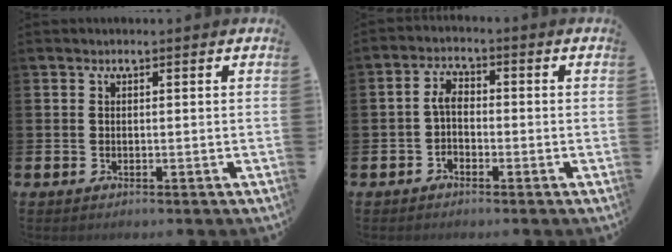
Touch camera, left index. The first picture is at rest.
{"total": 3.1, "force": [-0.8, 1.8, 2.4], "torque": [-0.041, 0.008, -0.019]}